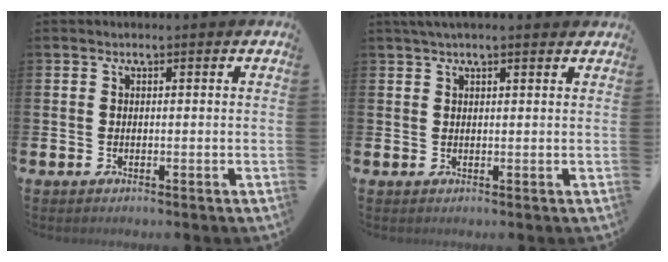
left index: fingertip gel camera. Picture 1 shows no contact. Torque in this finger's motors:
{"motor_torque": [1.06, -1.08, 0.64, 0.19]}